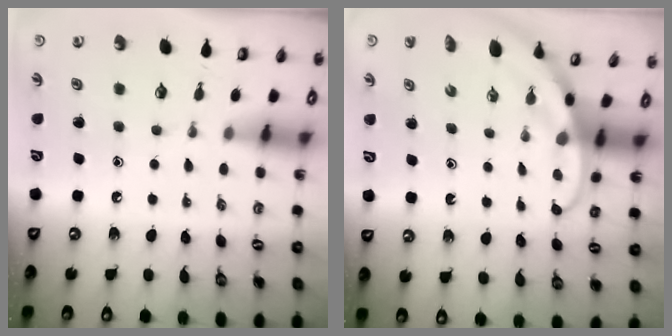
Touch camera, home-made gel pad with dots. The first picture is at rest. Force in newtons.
{"total": 3.1, "press": 3.1, "slide": 0.1}